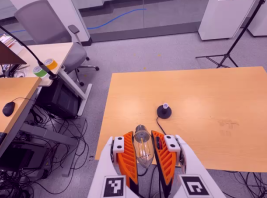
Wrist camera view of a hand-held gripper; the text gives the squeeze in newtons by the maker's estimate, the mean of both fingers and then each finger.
{"total": 20.9, "left": 22.6, "right": 19.2}